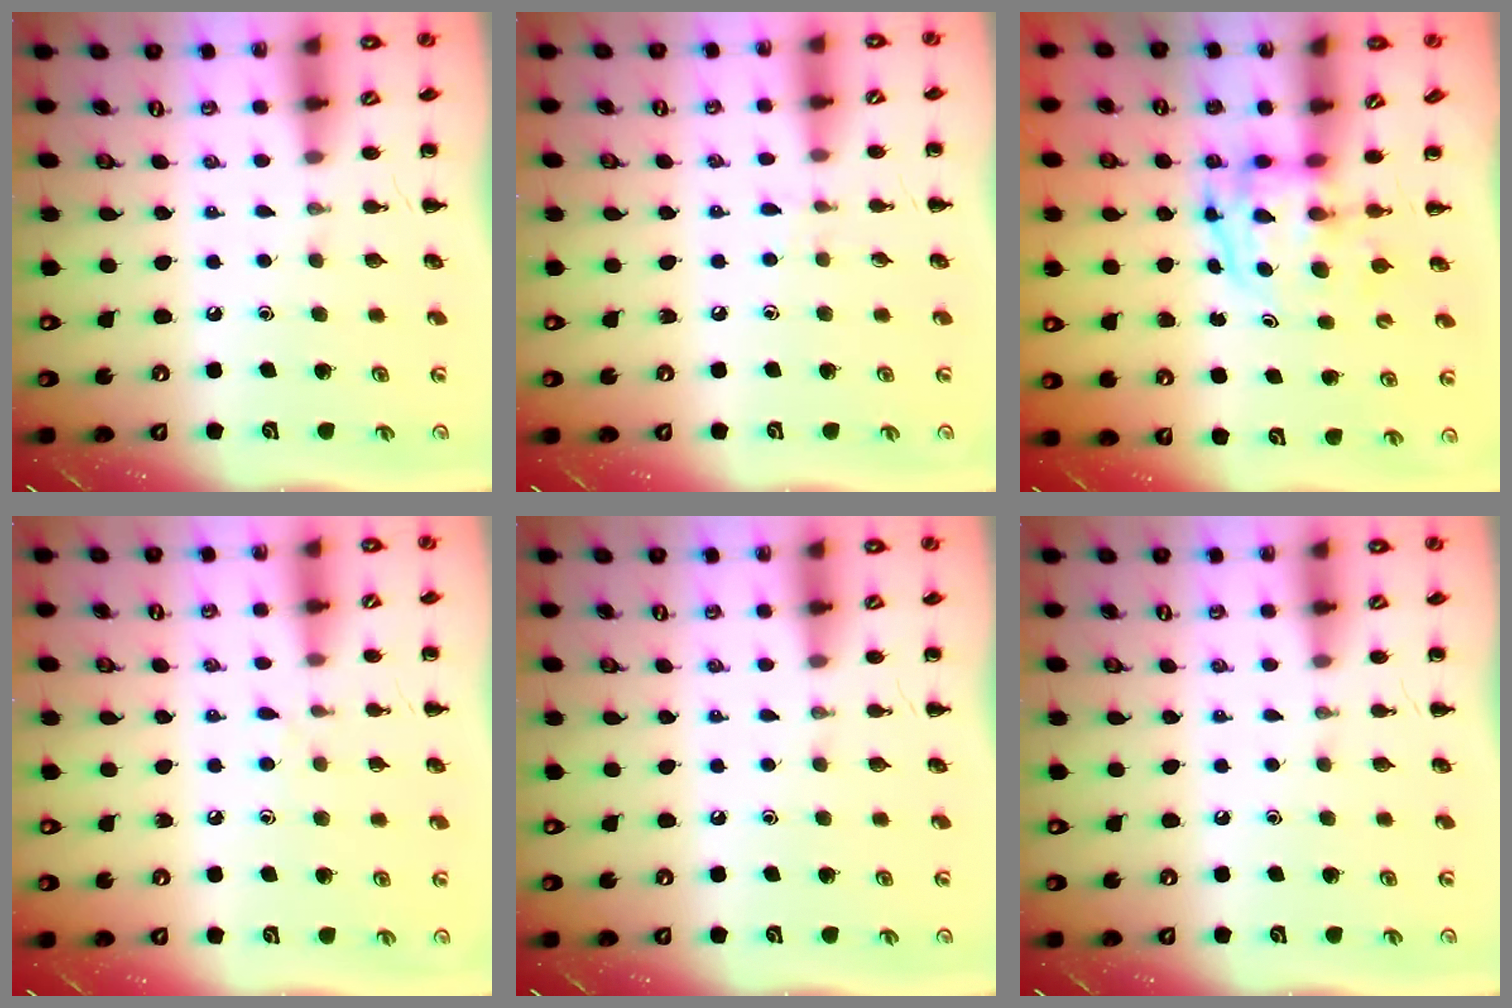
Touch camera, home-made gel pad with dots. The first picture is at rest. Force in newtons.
{"total": 4.1, "press": 3.7, "slide": 1.7}
{"total": 4.0, "press": 3.9, "slide": 0.7}
{"total": 4.3, "press": 4.0, "slide": 1.7}
{"total": 0.0}
{"total": 0.0}